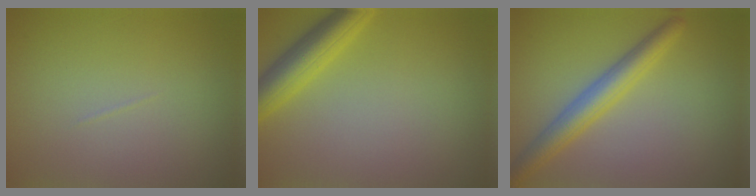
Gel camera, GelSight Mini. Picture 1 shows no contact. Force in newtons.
{"total": 4.5, "press": 4.5, "slide": 0.2}
{"total": 4.2, "press": 4.2, "slide": 0.2}